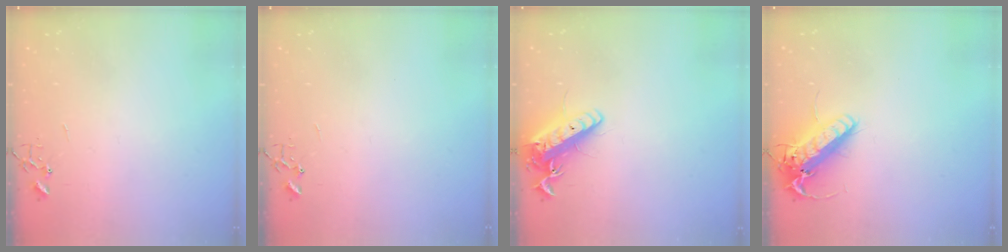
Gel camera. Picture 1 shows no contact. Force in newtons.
{"total": 0.0}
{"total": 15.0, "press": 14.7, "slide": 2.8}
{"total": 15.9, "press": 15.7, "slide": 2.8}